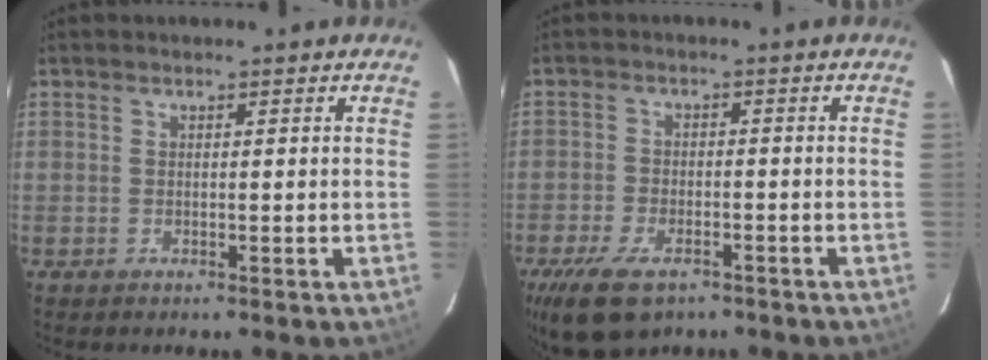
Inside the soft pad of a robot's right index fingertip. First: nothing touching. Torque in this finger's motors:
{"motor_torque": [0.49, -0.49, 0.48, 0.07]}